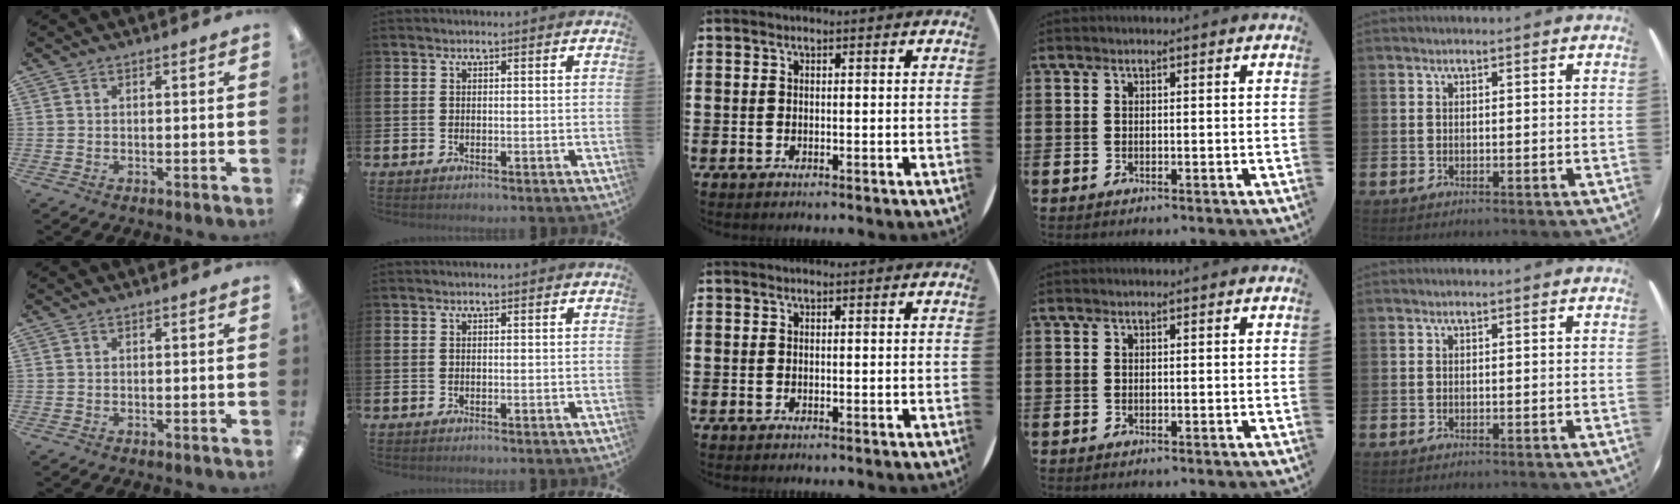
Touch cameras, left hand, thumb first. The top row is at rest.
{}